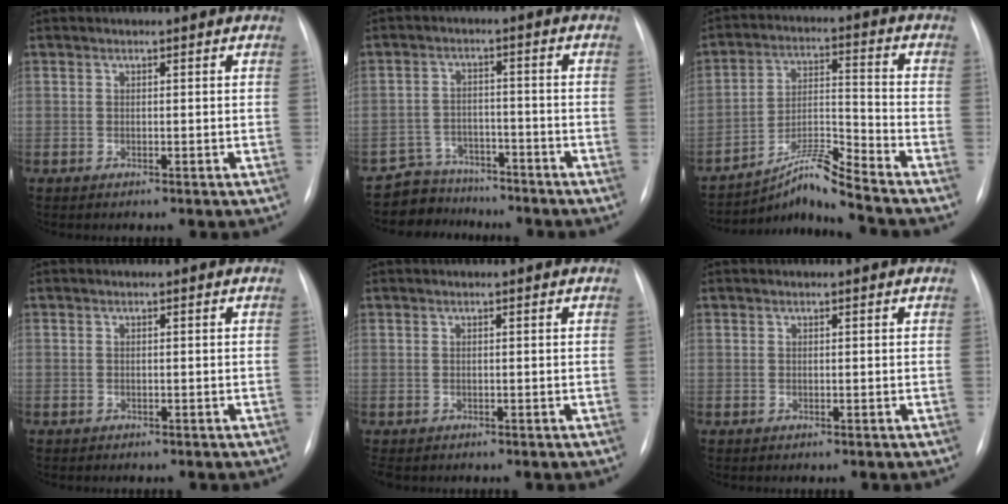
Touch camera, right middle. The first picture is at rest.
{"total": 6.7, "force": [-5.9, 3.2, -0.8], "torque": [0.019, 0.024, -0.098]}
{"total": 8.3, "force": [-7.5, -2.2, 2.6], "torque": [-0.059, 0.005, -0.133]}
{"total": 0.0}
{"total": 1.3, "force": [-1.0, 0.7, 0.4], "torque": [-0.005, 0.000, -0.012]}
{"total": 0.0}